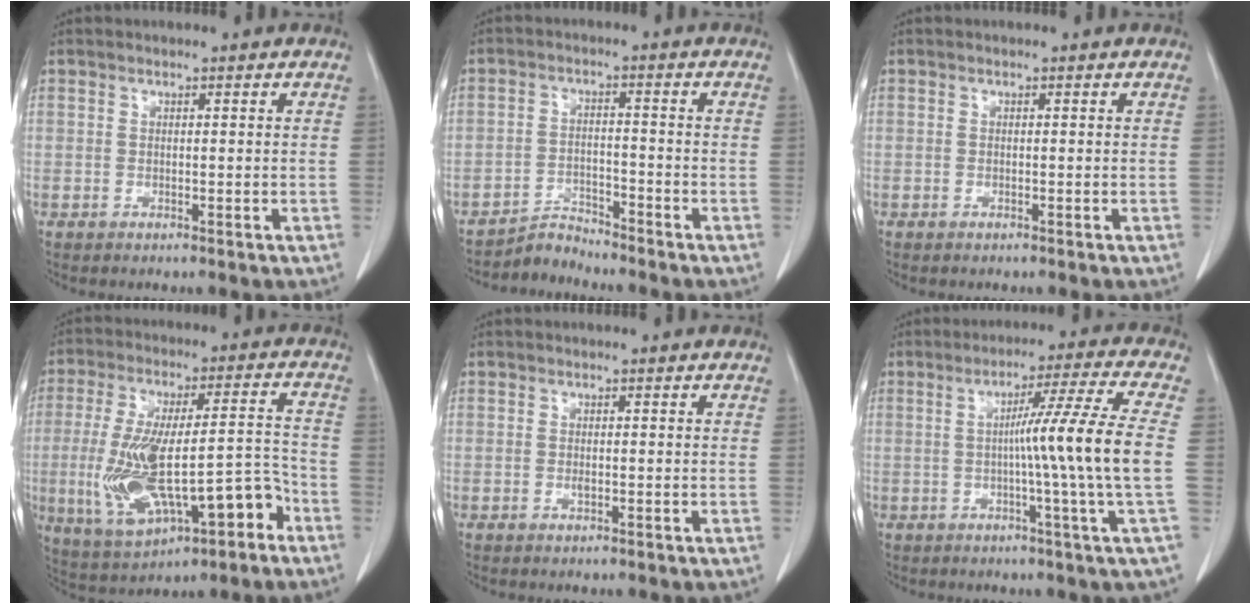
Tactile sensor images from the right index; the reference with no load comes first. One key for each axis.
{"total": 3.6, "fx": -3.4, "fy": 0.0, "fz": -1.1, "tx": 0.025, "ty": -0.004, "tz": -0.059}
{"total": 0.0}
{"total": 17.1, "fx": -5.6, "fy": 5.4, "fz": 15.2, "tx": -0.288, "ty": 0.020, "tz": -0.075}
{"total": 1.4, "fx": -0.3, "fy": 0.5, "fz": 1.3, "tx": -0.026, "ty": -0.001, "tz": -0.005}
{"total": 11.1, "fx": -0.8, "fy": -3.0, "fz": 10.7, "tx": -0.167, "ty": -0.003, "tz": -0.010}